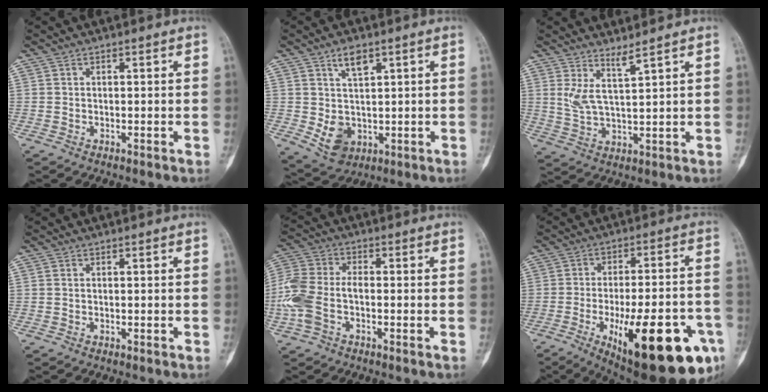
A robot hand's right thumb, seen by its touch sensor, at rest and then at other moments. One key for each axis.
{"total": 8.4, "fx": 2.1, "fy": 6.0, "fz": 5.5, "tx": -0.066, "ty": -0.019, "tz": 0.054}
{"total": 4.5, "fx": 3.1, "fy": 0.1, "fz": 3.3, "tx": -0.072, "ty": -0.040, "tz": 0.070}
{"total": 0.0}
{"total": 10.5, "fx": -2.5, "fy": 6.5, "fz": 7.9, "tx": -0.189, "ty": 0.024, "tz": -0.055}
{"total": 26.7, "fx": -10.5, "fy": 8.9, "fz": 22.9, "tx": -0.281, "ty": 0.019, "tz": -0.135}